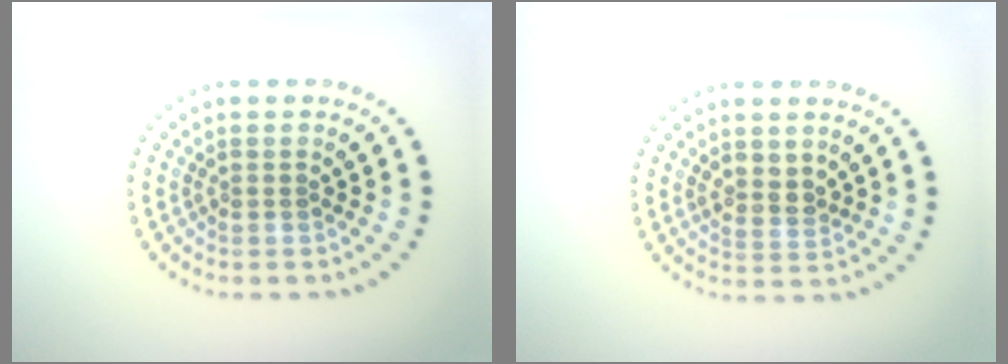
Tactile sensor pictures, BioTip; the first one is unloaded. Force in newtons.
{"total": 1.8, "press": 1.6, "slide": 0.9}